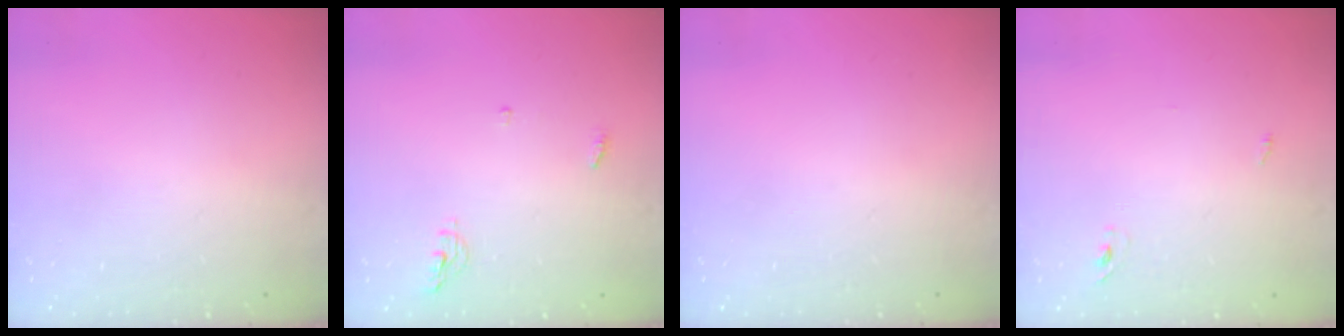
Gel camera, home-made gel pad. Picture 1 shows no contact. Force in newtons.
{"total": 7.2, "press": 4.7, "slide": 5.5}
{"total": 0.0}
{"total": 2.4, "press": 2.1, "slide": 1.0}